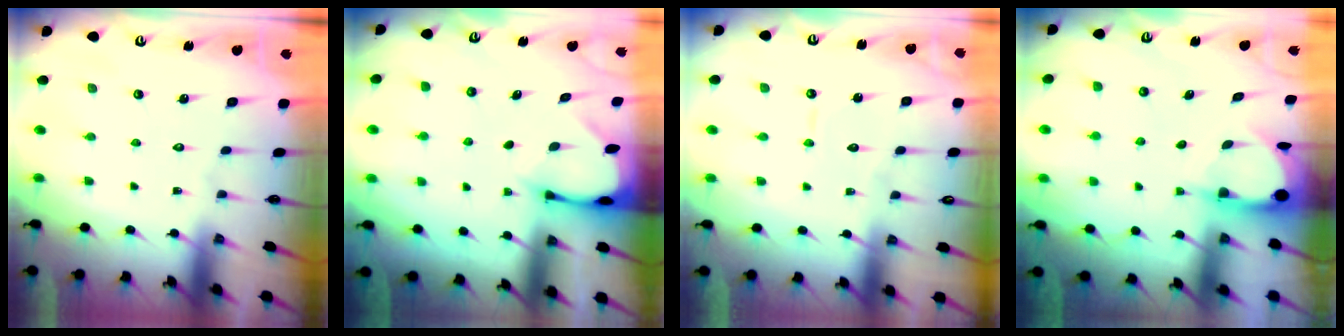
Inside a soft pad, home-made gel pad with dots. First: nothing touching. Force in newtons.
{"total": 2.3, "press": 2.3, "slide": 0.1}
{"total": 4.6, "press": 4.6, "slide": 0.2}
{"total": 3.9, "press": 3.9, "slide": 0.3}